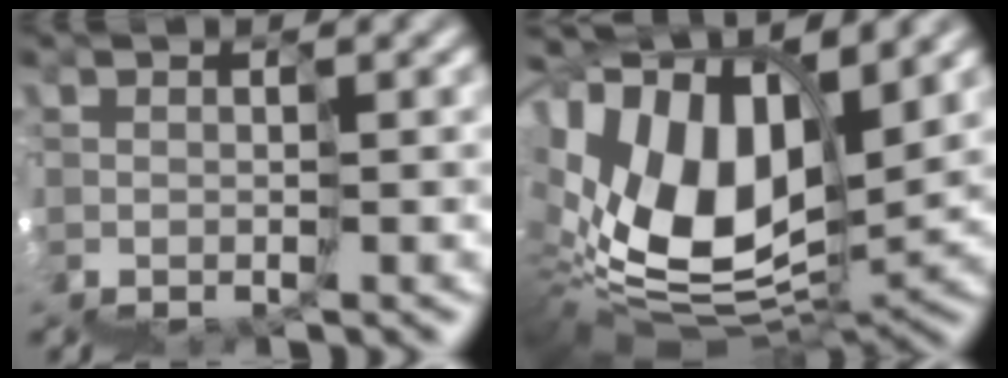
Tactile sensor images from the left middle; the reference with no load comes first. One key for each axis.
{"total": 10.8, "fx": 4.4, "fy": 4.9, "fz": 8.6, "tx": -0.171, "ty": 0.037, "tz": 0.070}